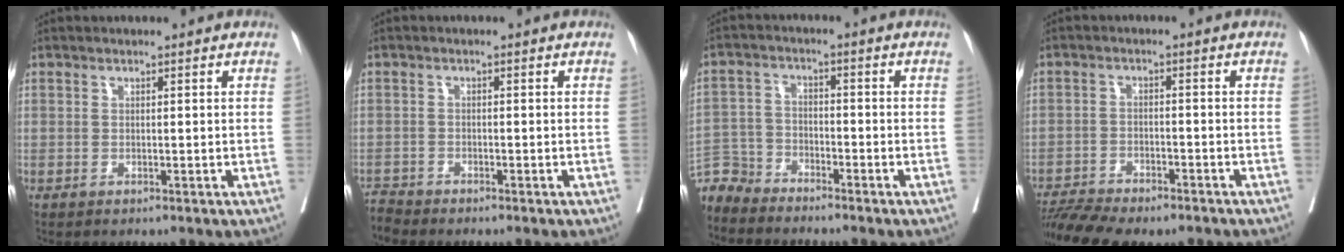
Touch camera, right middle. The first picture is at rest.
{"total": 2.1, "force": [-2.0, -0.3, -0.5], "torque": [0.011, -0.013, -0.039]}
{"total": 5.8, "force": [-5.7, 0.9, -0.9], "torque": [0.019, 0.003, -0.115]}
{"total": 10.7, "force": [-9.6, 2.1, 4.4], "torque": [-0.071, 0.008, -0.146]}